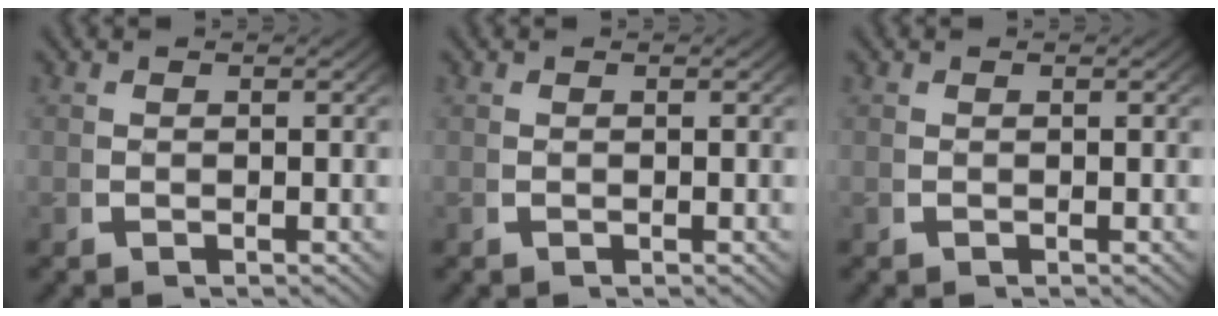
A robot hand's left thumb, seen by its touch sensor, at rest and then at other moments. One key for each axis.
{"total": 0.0}
{"total": 0.0}